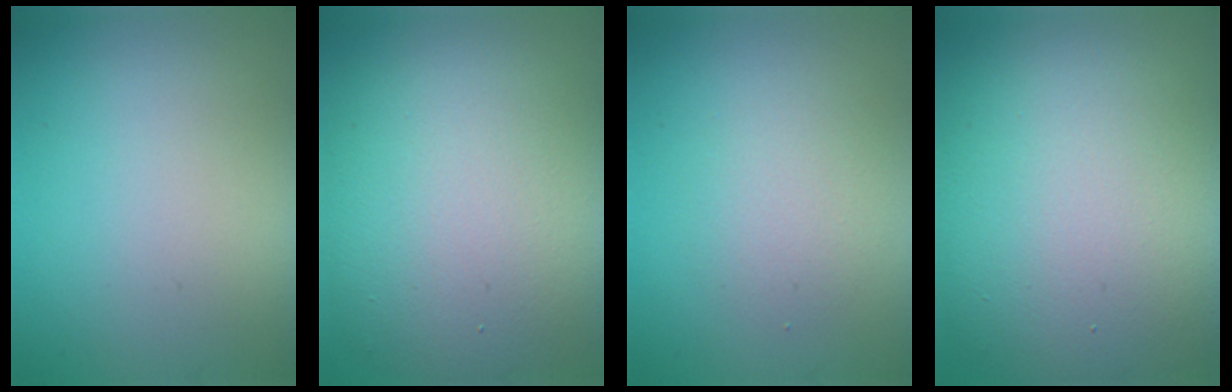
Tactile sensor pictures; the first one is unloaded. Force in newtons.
{"total": 13.1, "press": 13.1, "slide": 0.2}
{"total": 2.2, "press": 2.2, "slide": 0.2}
{"total": 15.5, "press": 15.5, "slide": 1.2}